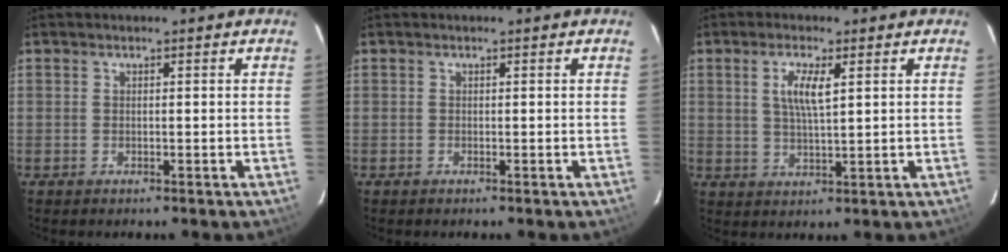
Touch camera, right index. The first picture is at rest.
{"total": 0.0}
{"total": 5.1, "force": [1.7, 1.3, 4.6], "torque": [-0.090, 0.001, 0.034]}